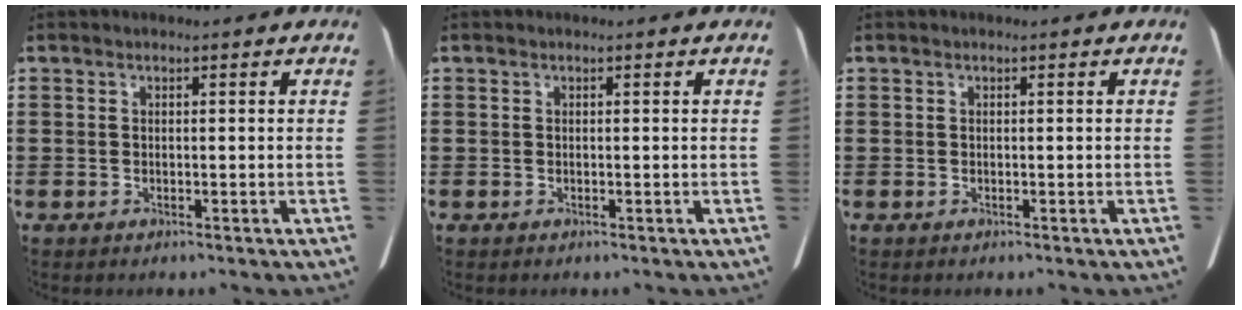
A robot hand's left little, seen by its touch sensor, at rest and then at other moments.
{"total": 0.0}
{"total": 0.0}